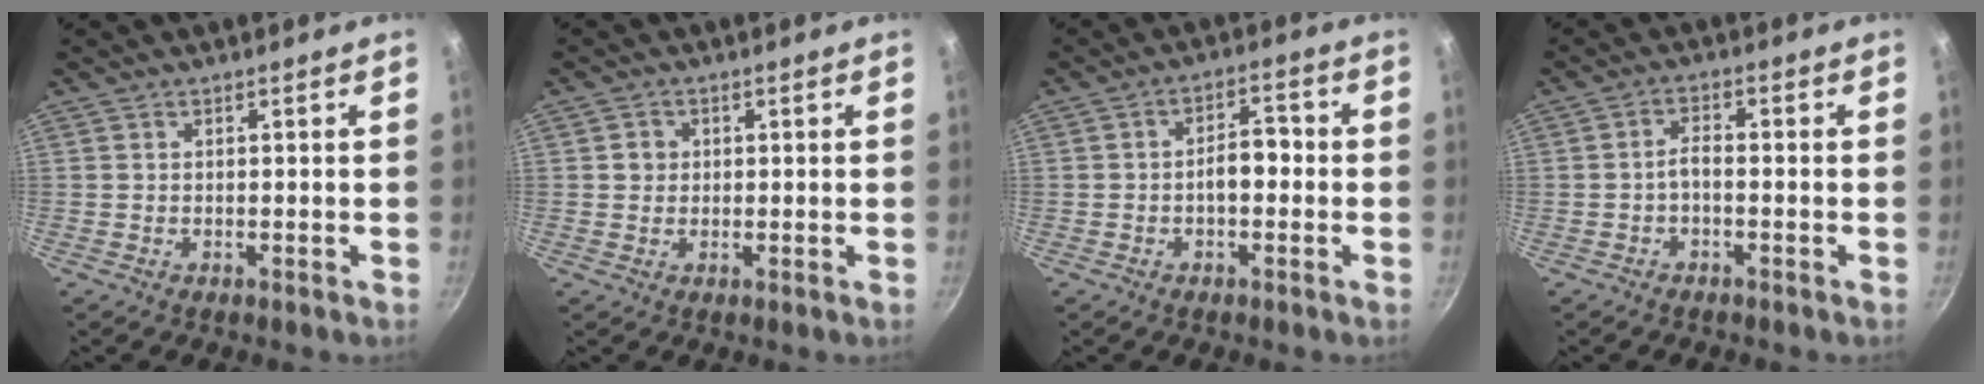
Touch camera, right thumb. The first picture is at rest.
{"total": 2.2, "force": [0.4, 2.1, 0.7], "torque": [-0.001, 0.002, 0.005]}
{"total": 5.4, "force": [-0.8, 3.0, 4.4], "torque": [-0.056, 0.023, -0.019]}
{"total": 2.8, "force": [-0.8, 1.3, 2.3], "torque": [-0.040, 0.017, -0.019]}